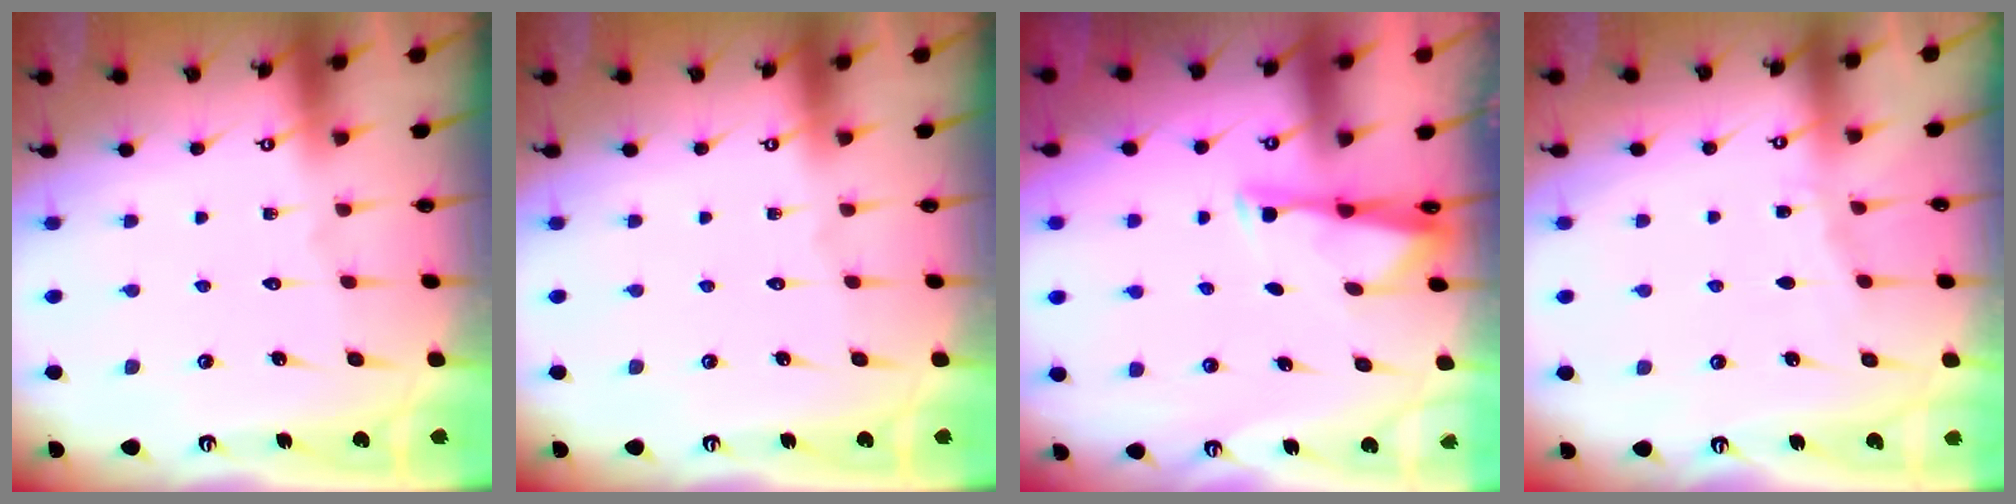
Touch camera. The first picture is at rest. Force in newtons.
{"total": 0.0}
{"total": 3.1, "press": 3.1, "slide": 0.3}
{"total": 3.8, "press": 3.8, "slide": 0.5}